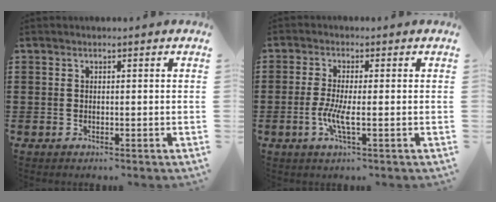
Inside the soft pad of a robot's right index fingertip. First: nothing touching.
{"total": 4.5, "force": [-1.2, 0.7, 4.2], "torque": [-0.094, -0.008, -0.028]}